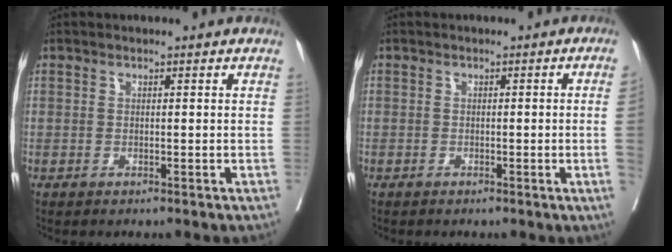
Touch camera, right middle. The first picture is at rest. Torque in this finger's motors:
{"motor_torque": [1.04, -1.10, -0.23, -0.21]}